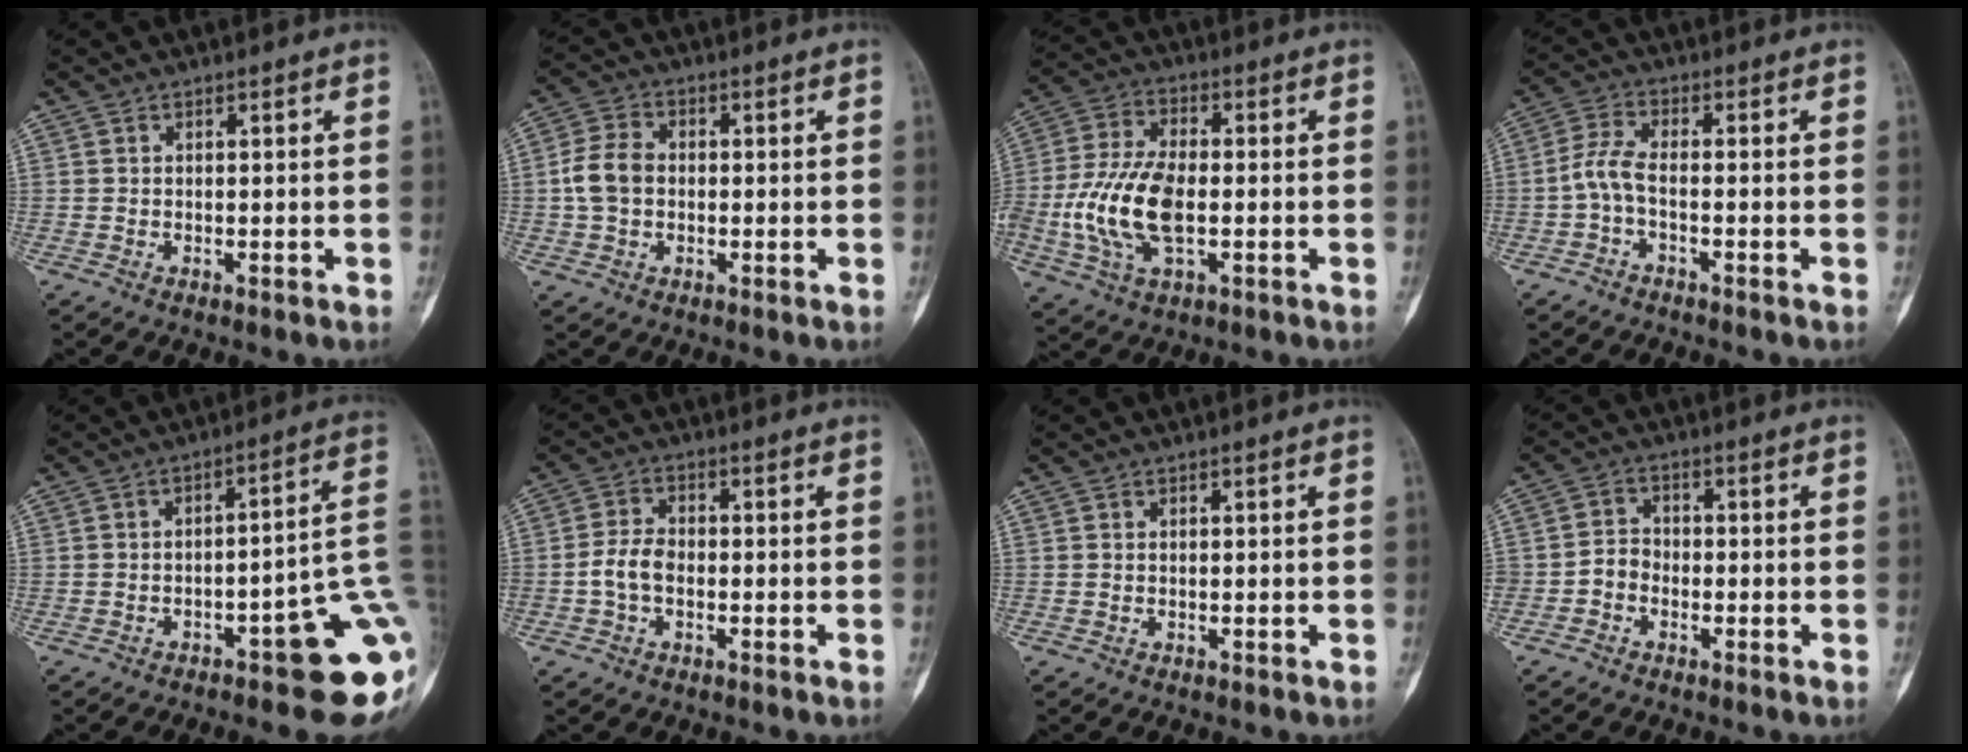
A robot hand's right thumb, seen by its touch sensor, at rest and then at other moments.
{"total": 6.8, "force": [-0.4, 5.2, 4.3], "torque": [-0.077, 0.016, -0.016]}
{"total": 14.9, "force": [-2.6, 7.9, 12.3], "torque": [-0.262, 0.013, -0.050]}
{"total": 4.5, "force": [-1.7, 1.9, 3.7], "torque": [-0.086, 0.023, -0.043]}
{"total": 16.4, "force": [-5.9, 5.1, 14.5], "torque": [-0.111, 0.050, -0.067]}
{"total": 5.2, "force": [-1.4, 3.6, 3.6], "torque": [-0.065, 0.019, -0.034]}
{"total": 0.0}
{"total": 3.9, "force": [-1.8, 3.1, 1.4], "torque": [-0.008, 0.019, -0.043]}